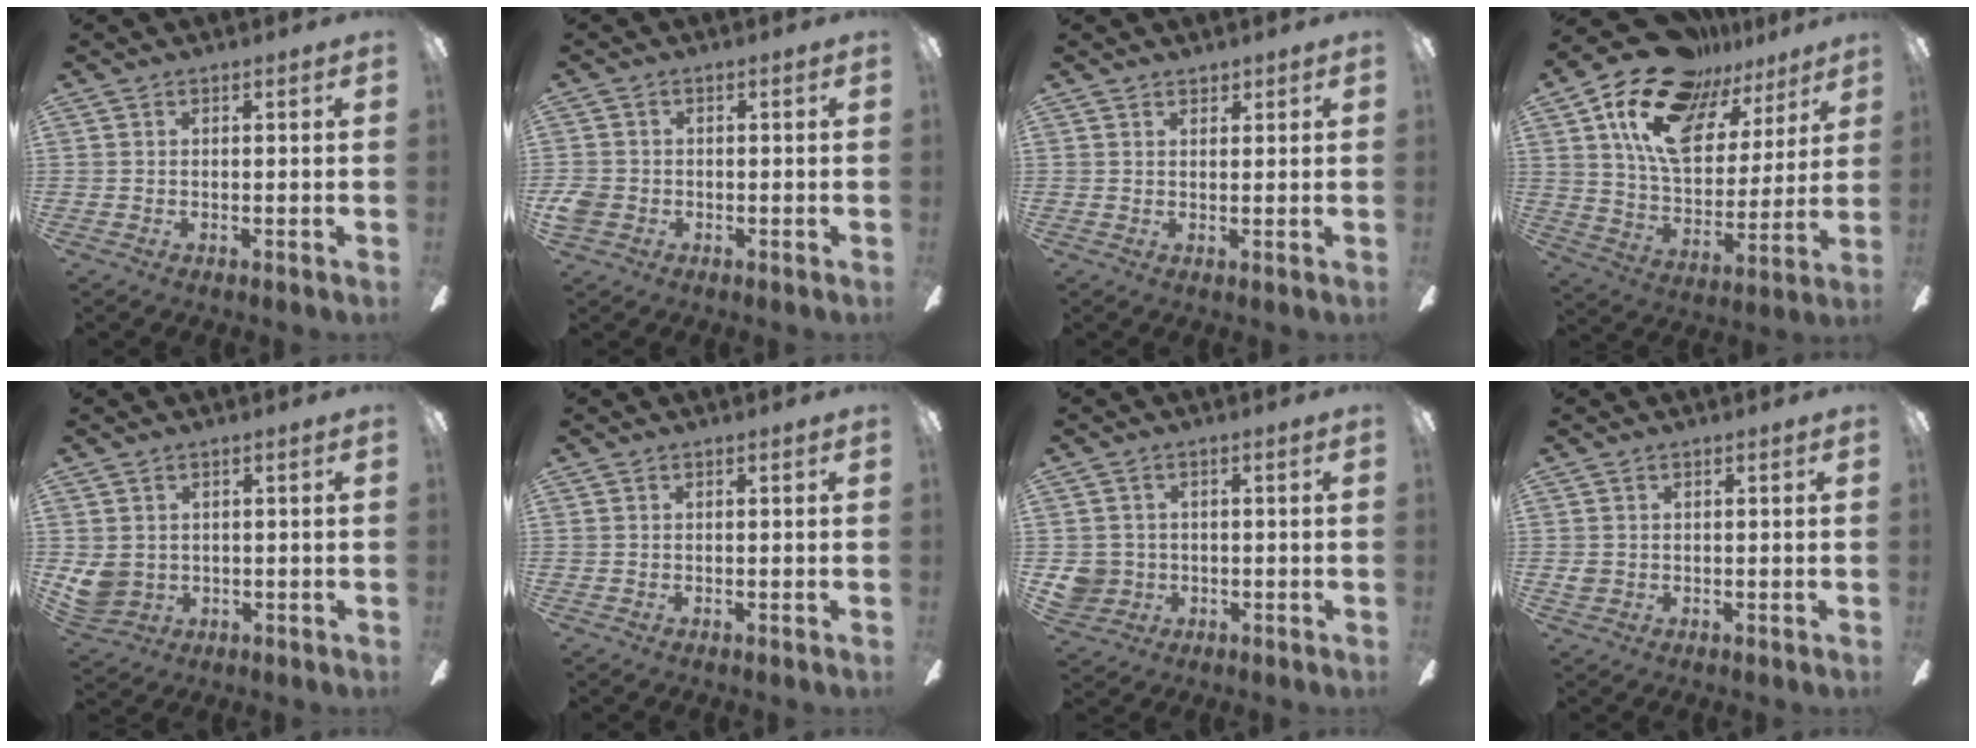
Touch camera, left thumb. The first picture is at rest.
{"total": 3.2, "force": [-1.0, 2.7, 1.4], "torque": [-0.029, 0.006, -0.018]}
{"total": 1.6, "force": [1.4, 0.8, 0.3], "torque": [0.002, -0.004, 0.025]}
{"total": 20.6, "force": [12.9, 10.8, 11.9], "torque": [-0.220, -0.068, 0.229]}
{"total": 5.1, "force": [1.2, 4.5, 2.0], "torque": [-0.041, -0.006, 0.024]}
{"total": 0.0}
{"total": 5.1, "force": [-0.4, 5.0, 1.2], "torque": [-0.037, 0.009, -0.005]}
{"total": 1.4, "force": [0.3, 1.2, 0.5], "torque": [-0.011, 0.004, 0.005]}